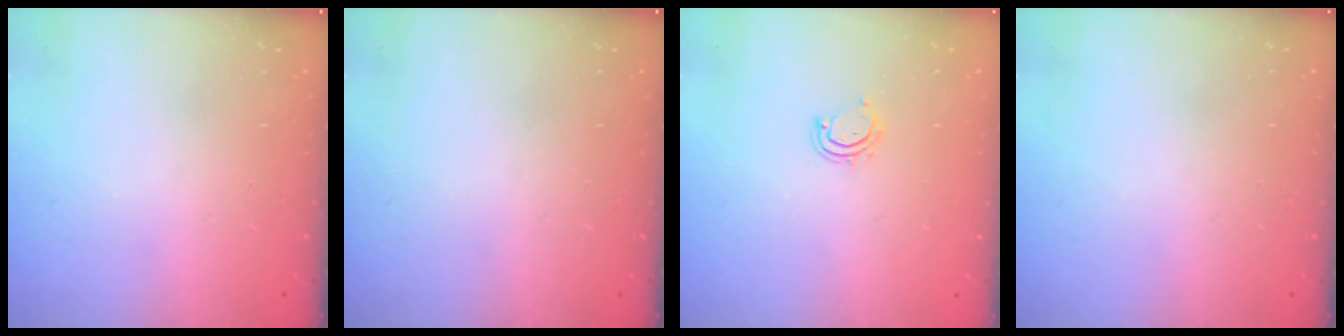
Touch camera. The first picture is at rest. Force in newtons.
{"total": 0.0}
{"total": 4.9, "press": 4.9, "slide": 0.3}
{"total": 0.0}